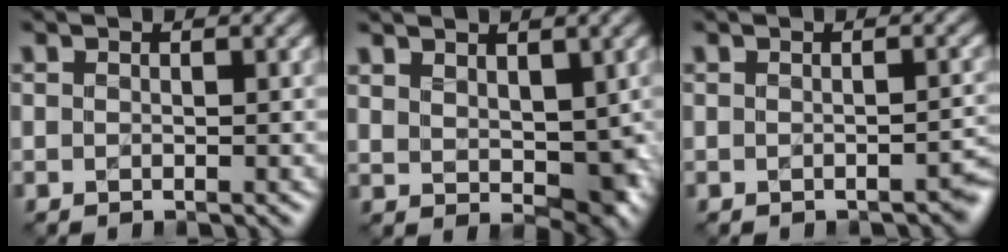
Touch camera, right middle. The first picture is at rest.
{"total": 4.9, "force": [1.2, 2.9, 3.8], "torque": [-0.071, -0.009, 0.033]}
{"total": 2.0, "force": [-1.3, 1.0, 1.1], "torque": [-0.003, -0.003, -0.015]}